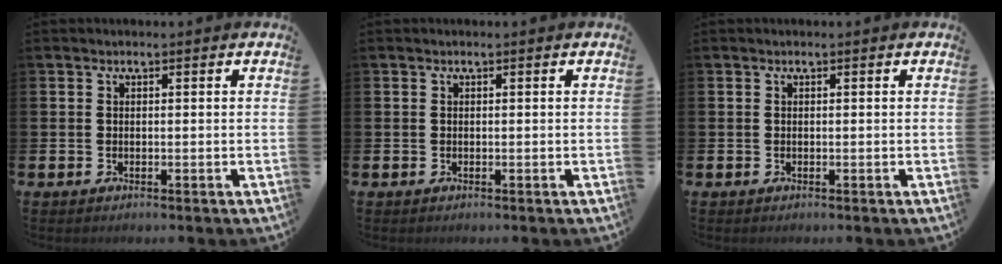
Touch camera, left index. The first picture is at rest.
{"total": 0.0}
{"total": 0.0}